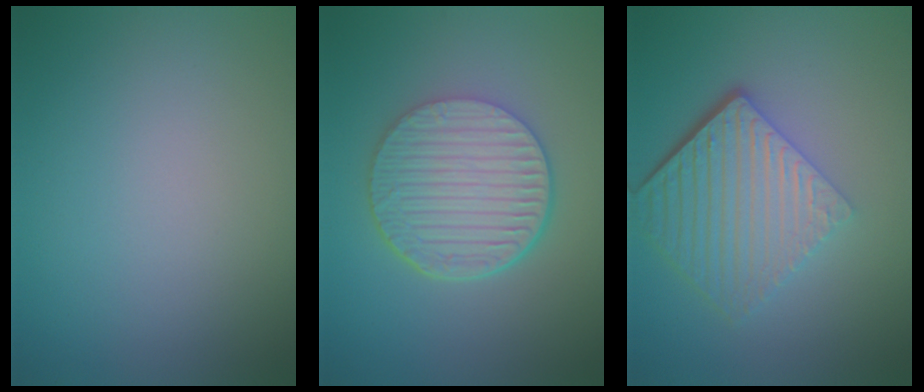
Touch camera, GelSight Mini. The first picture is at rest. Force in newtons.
{"total": 6.5, "press": 4.8, "slide": 4.5}
{"total": 6.4, "press": 4.3, "slide": 4.8}